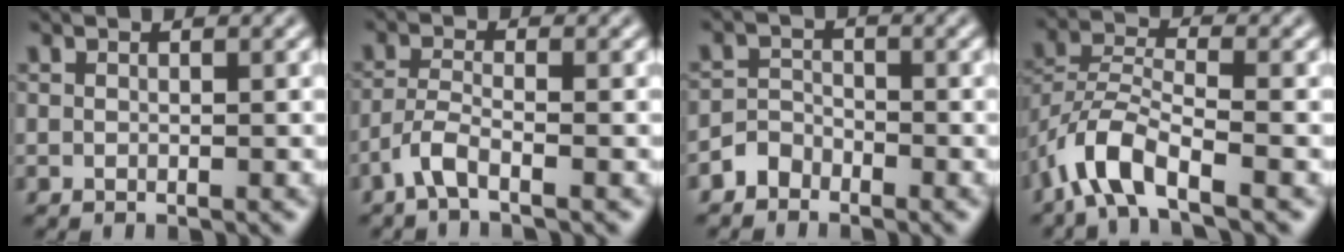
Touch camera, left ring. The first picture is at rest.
{"total": 2.6, "force": [-1.7, 0.5, 1.8], "torque": [-0.041, 0.002, -0.044]}
{"total": 1.9, "force": [-1.5, 1.1, 0.2], "torque": [0.002, 0.012, -0.031]}
{"total": 5.7, "force": [-3.7, 1.9, 4.0], "torque": [-0.078, 0.002, -0.079]}